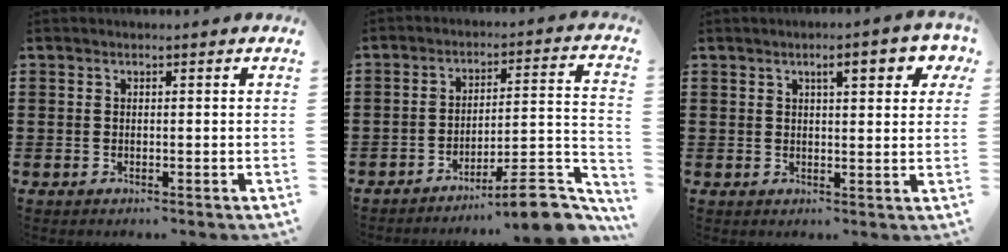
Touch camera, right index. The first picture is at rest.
{"total": 8.8, "force": [-7.1, 0.7, 5.1], "torque": [-0.072, 0.006, -0.135]}
{"total": 4.4, "force": [2.2, 1.1, 3.7], "torque": [-0.053, -0.002, 0.030]}